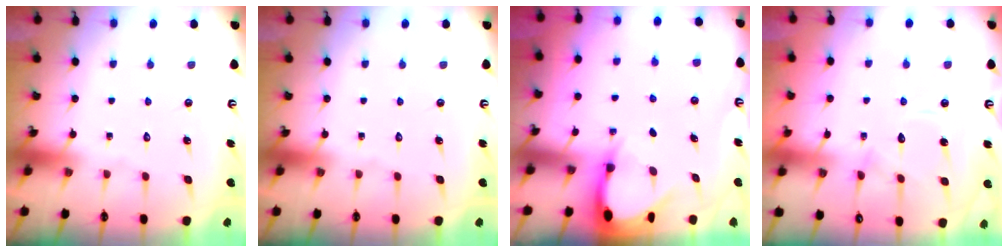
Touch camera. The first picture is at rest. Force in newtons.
{"total": 0.0}
{"total": 3.7, "press": 3.7, "slide": 0.2}
{"total": 10.4, "press": 10.4, "slide": 1.1}